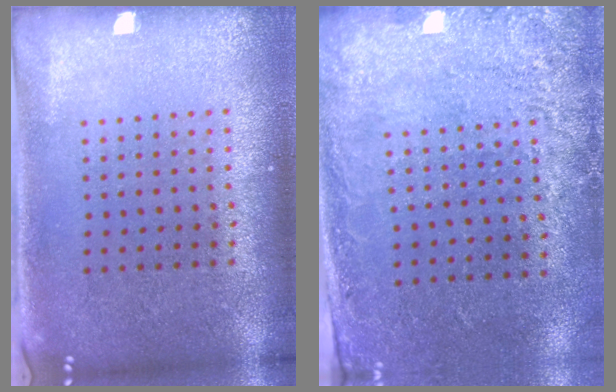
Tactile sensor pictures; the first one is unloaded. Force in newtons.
{"total": 2.8, "press": 1.9, "slide": 2.1}